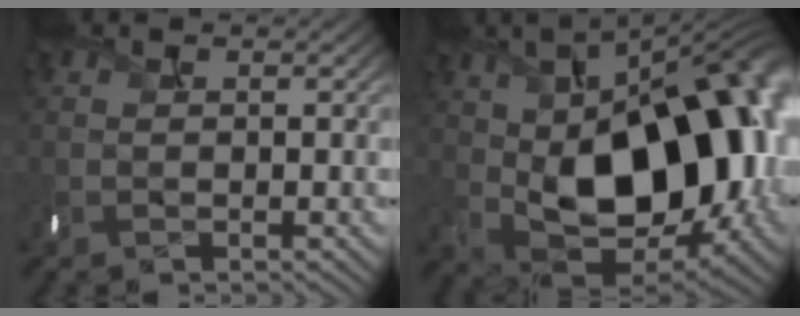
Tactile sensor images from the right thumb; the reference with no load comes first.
{"total": 21.3, "force": [0.5, 12.7, 17.0], "torque": [-0.257, -0.016, 0.009]}